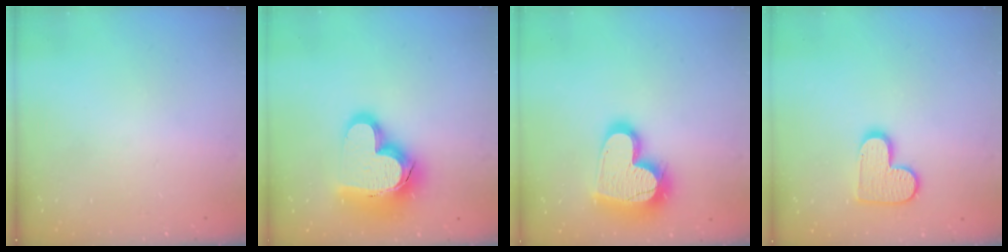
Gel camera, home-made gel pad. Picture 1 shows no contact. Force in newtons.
{"total": 20.9, "press": 20.8, "slide": 1.9}
{"total": 21.2, "press": 21.1, "slide": 1.9}
{"total": 11.7, "press": 11.6, "slide": 0.6}